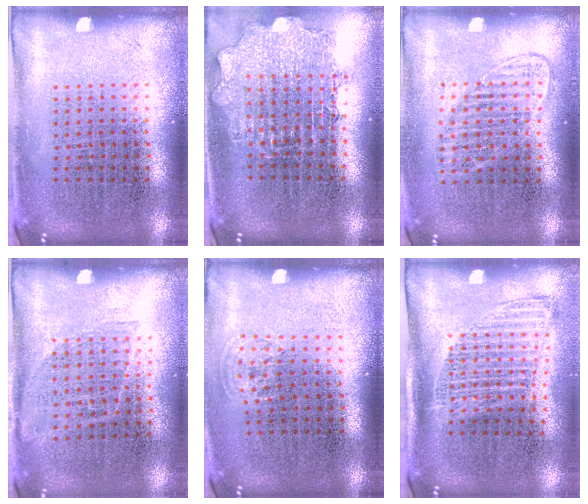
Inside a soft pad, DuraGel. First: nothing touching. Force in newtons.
{"total": 1.6, "press": 1.3, "slide": 0.8}
{"total": 1.2, "press": 1.1, "slide": 0.6}
{"total": 1.1, "press": 0.9, "slide": 0.6}
{"total": 0.8, "press": 0.6, "slide": 0.5}
{"total": 1.3, "press": 1.1, "slide": 0.7}